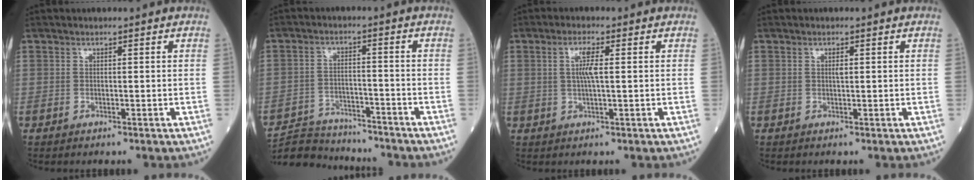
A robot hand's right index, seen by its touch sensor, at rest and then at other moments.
{"total": 9.6, "force": [-9.3, 2.0, 1.1], "torque": [-0.021, 0.018, -0.153]}
{"total": 3.6, "force": [0.7, 0.3, 3.5], "torque": [-0.071, 0.003, 0.012]}
{"total": 0.9, "force": [0.2, 0.2, 0.8], "torque": [-0.015, 0.000, 0.003]}